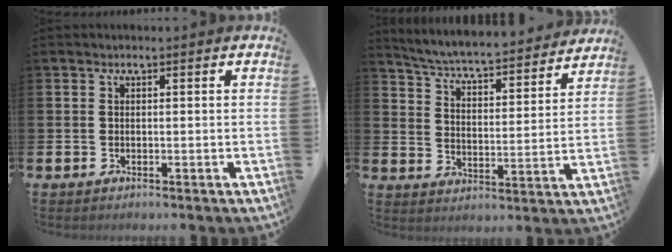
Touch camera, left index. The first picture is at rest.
{"total": 5.9, "force": [5.7, 0.3, 1.4], "torque": [-0.060, -0.049, 0.094]}